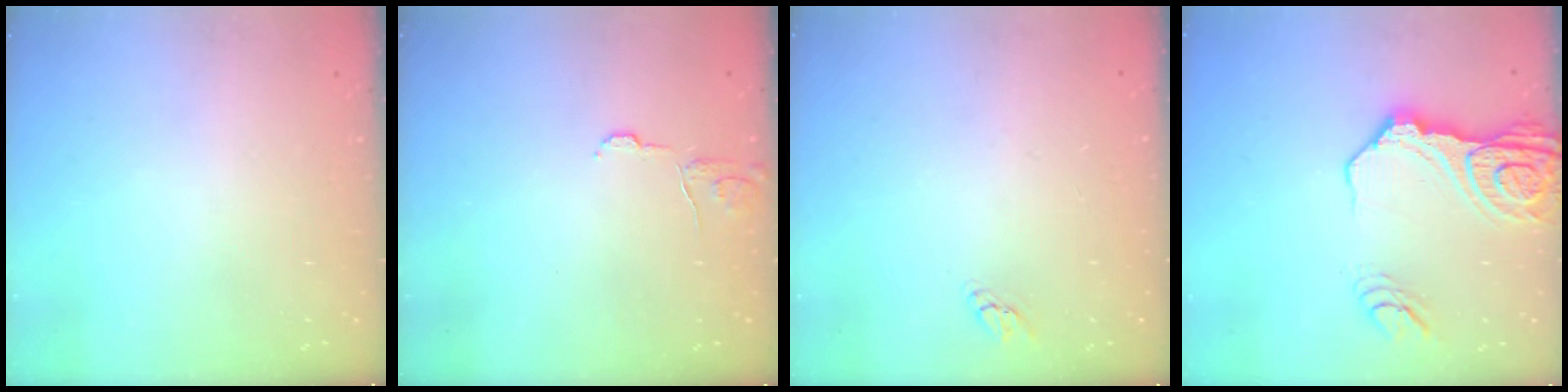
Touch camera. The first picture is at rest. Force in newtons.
{"total": 6.0, "press": 6.0, "slide": 0.4}
{"total": 2.9, "press": 2.9, "slide": 0.2}
{"total": 18.8, "press": 18.7, "slide": 2.3}